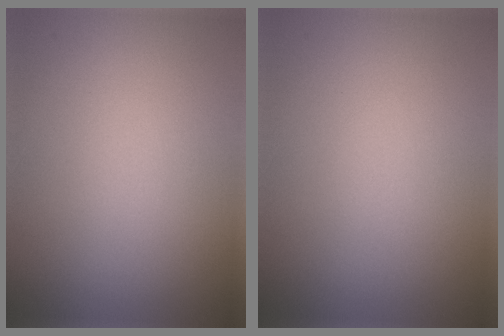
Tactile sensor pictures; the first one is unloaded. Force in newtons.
{"total": 0.0}